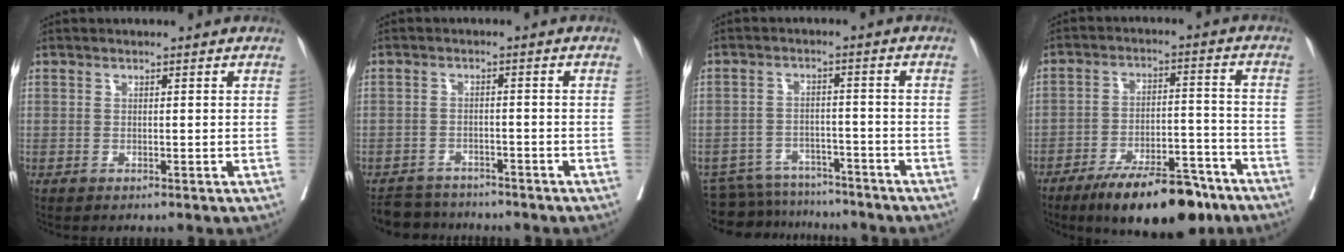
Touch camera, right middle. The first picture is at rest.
{"total": 5.7, "force": [-5.6, 1.3, 0.3], "torque": [0.001, 0.000, -0.087]}
{"total": 10.2, "force": [-9.8, 2.6, 1.0], "torque": [-0.018, 0.008, -0.142]}
{"total": 14.2, "force": [-10.6, 3.8, 8.7], "torque": [-0.117, 0.011, -0.168]}